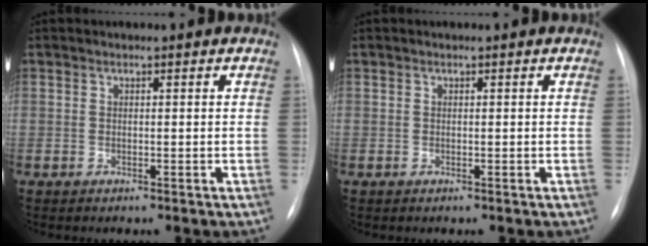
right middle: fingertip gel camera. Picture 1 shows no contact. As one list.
[{"total": 0.0}]